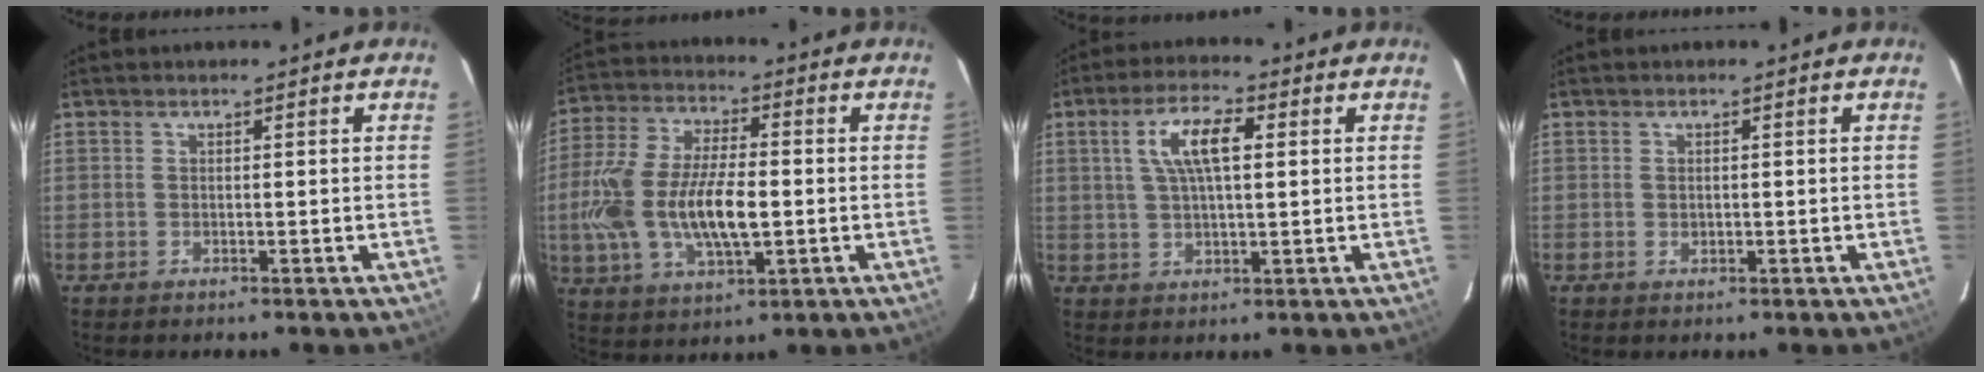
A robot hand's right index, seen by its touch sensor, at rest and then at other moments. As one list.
[{"total": 17.5, "force": [-2.2, 7.8, 15.5], "torque": [-0.324, -0.004, -0.038]}, {"total": 8.0, "force": [2.2, 2.7, 7.2], "torque": [-0.137, 0.014, 0.041]}, {"total": 1.0, "force": [0.0, 0.8, 0.7], "torque": [-0.011, 0.002, 0.001]}]